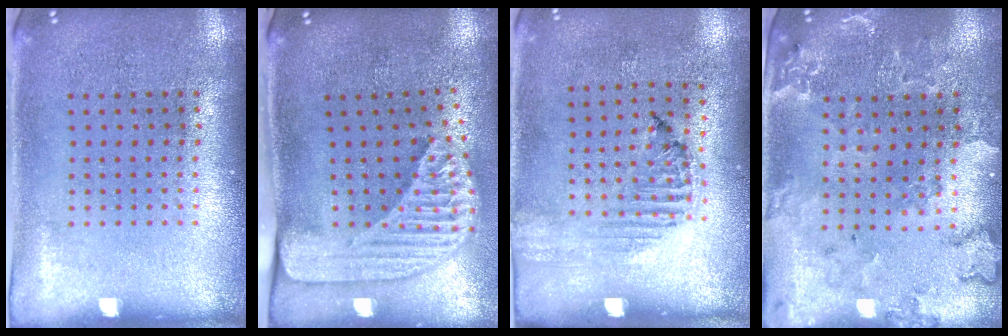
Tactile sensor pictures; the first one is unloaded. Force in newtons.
{"total": 2.4, "press": 1.7, "slide": 1.7}
{"total": 1.2, "press": 1.2, "slide": 0.2}
{"total": 0.5, "press": 0.5, "slide": 0.2}